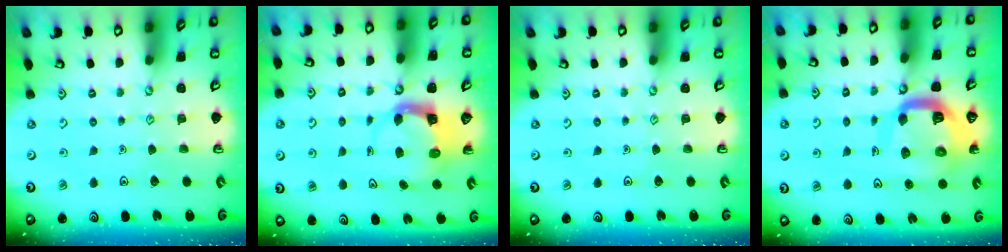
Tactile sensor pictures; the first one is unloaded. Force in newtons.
{"total": 3.8, "press": 3.7, "slide": 0.5}
{"total": 0.0}
{"total": 12.3, "press": 12.3, "slide": 1.1}